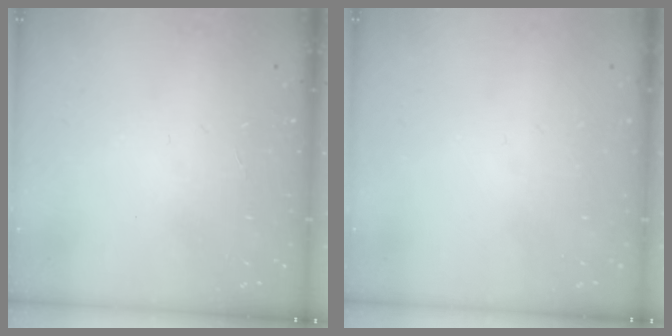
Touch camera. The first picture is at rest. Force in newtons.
{"total": 0.0}